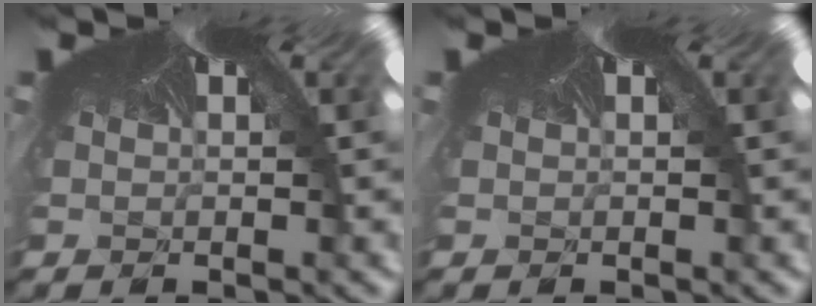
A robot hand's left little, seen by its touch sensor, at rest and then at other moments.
{"total": 0.0}